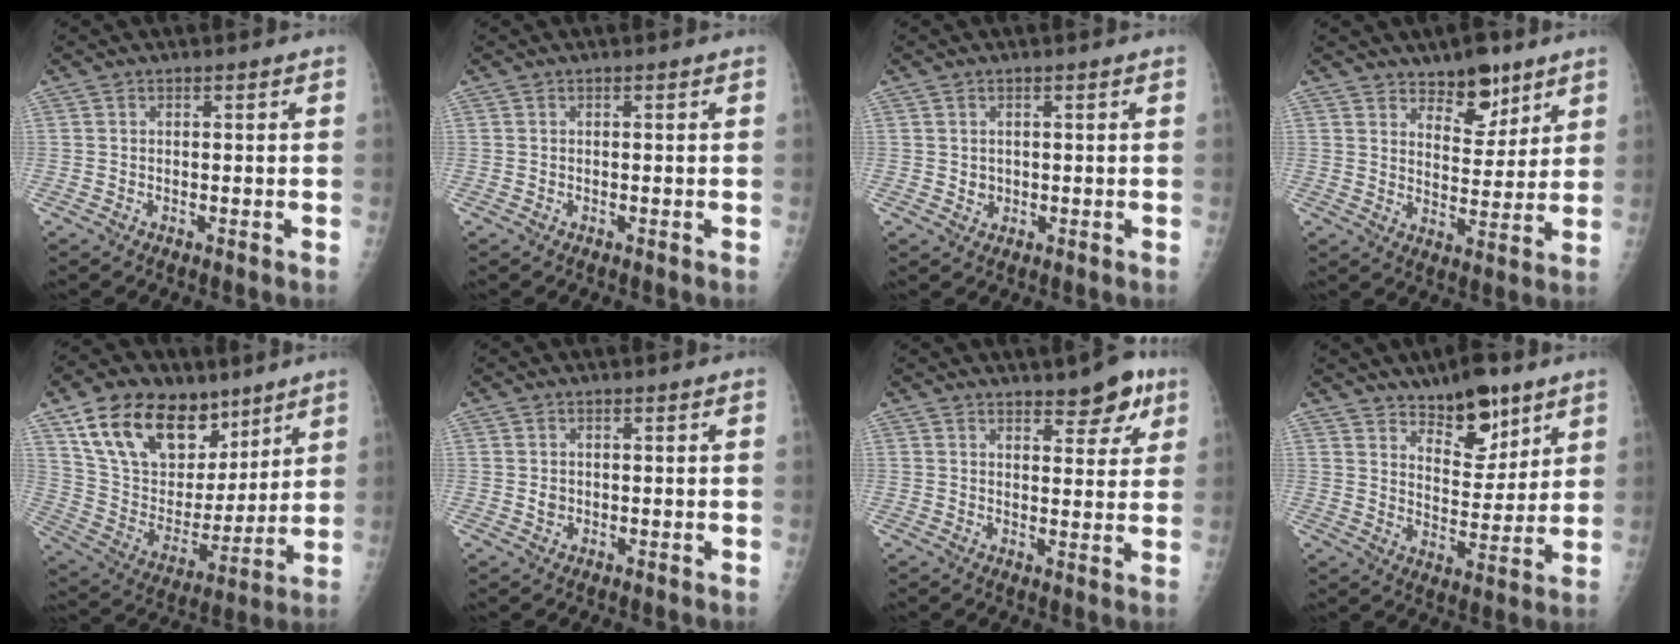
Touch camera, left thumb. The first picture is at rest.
{"total": 0.0}
{"total": 1.5, "force": [0.3, 1.4, 0.5], "torque": [-0.003, -0.003, 0.010]}
{"total": 8.6, "force": [6.2, 4.3, 4.1], "torque": [-0.026, -0.044, 0.099]}
{"total": 22.5, "force": [13.6, 13.6, 11.6], "torque": [-0.165, -0.039, 0.248]}
{"total": 1.3, "force": [0.1, 1.2, 0.6], "torque": [-0.007, -0.001, 0.006]}
{"total": 6.7, "force": [4.4, 2.7, 4.3], "torque": [-0.030, -0.024, 0.057]}
{"total": 11.3, "force": [7.9, 5.1, 6.3], "torque": [-0.064, -0.059, 0.132]}